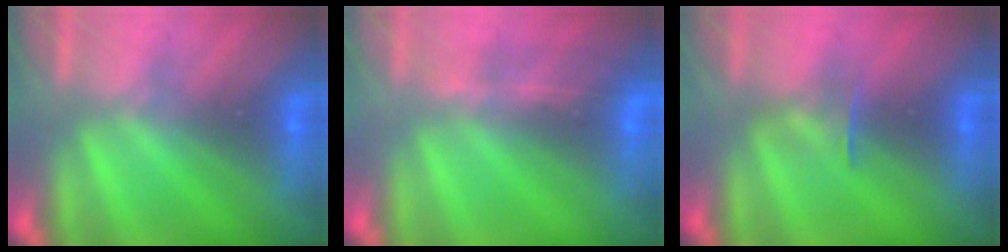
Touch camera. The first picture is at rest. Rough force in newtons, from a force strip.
{"total": 1.3}
{"total": 2.4}